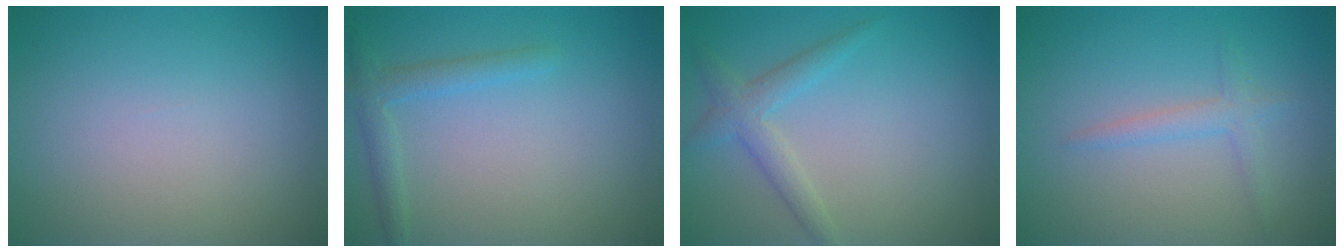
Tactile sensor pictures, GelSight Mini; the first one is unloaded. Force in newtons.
{"total": 1.9, "press": 1.9, "slide": 0.1}
{"total": 2.4, "press": 2.4, "slide": 0.2}
{"total": 1.6, "press": 1.6, "slide": 0.1}